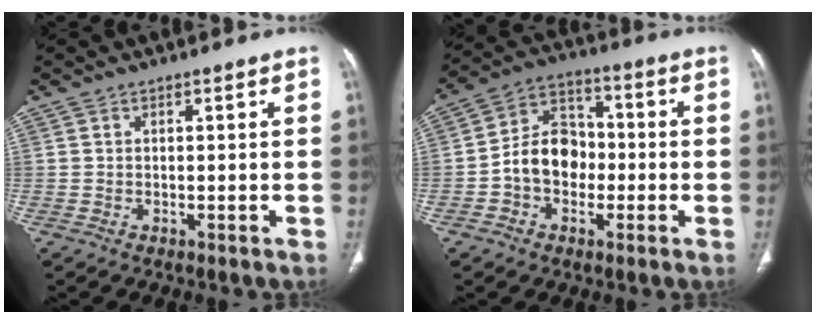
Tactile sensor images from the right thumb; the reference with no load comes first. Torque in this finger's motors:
{"motor_torque": [0.78, 1.26, 0.88, -0.76, 0.06]}